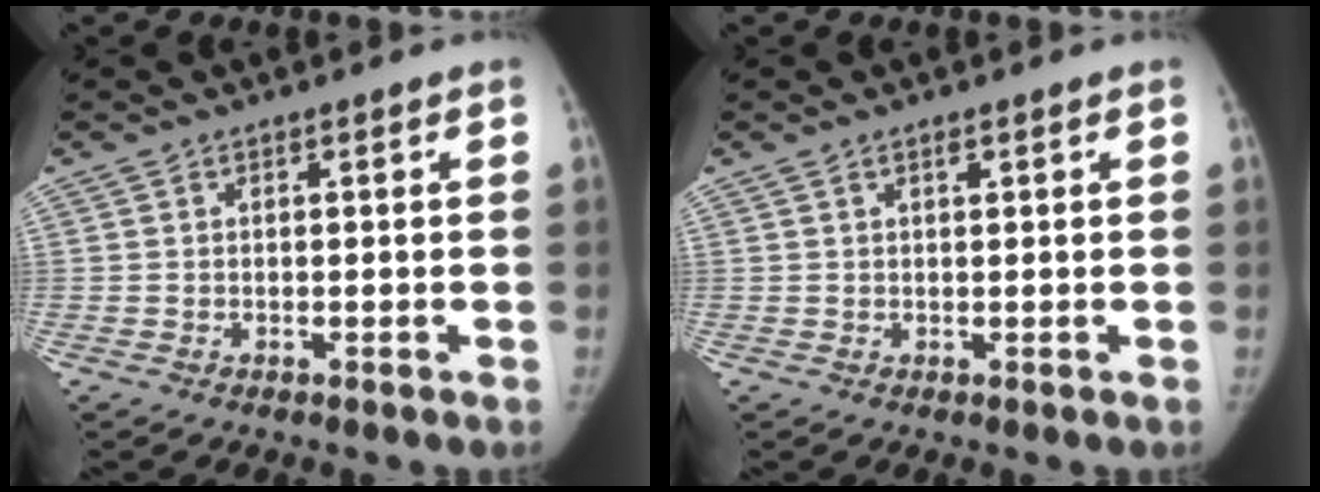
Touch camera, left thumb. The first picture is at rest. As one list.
[{"total": 0.9, "force": [0.5, 0.2, 0.7], "torque": [-0.010, 0.003, 0.008]}]